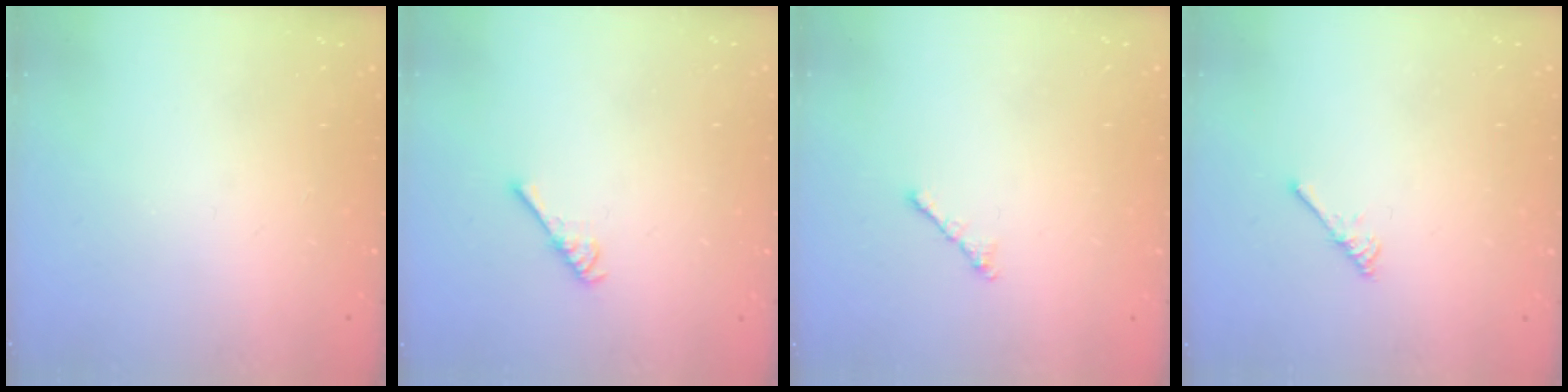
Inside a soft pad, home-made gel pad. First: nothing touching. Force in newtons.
{"total": 3.8, "press": 3.7, "slide": 0.6}
{"total": 1.0, "press": 0.9, "slide": 0.4}
{"total": 3.0, "press": 2.9, "slide": 0.5}